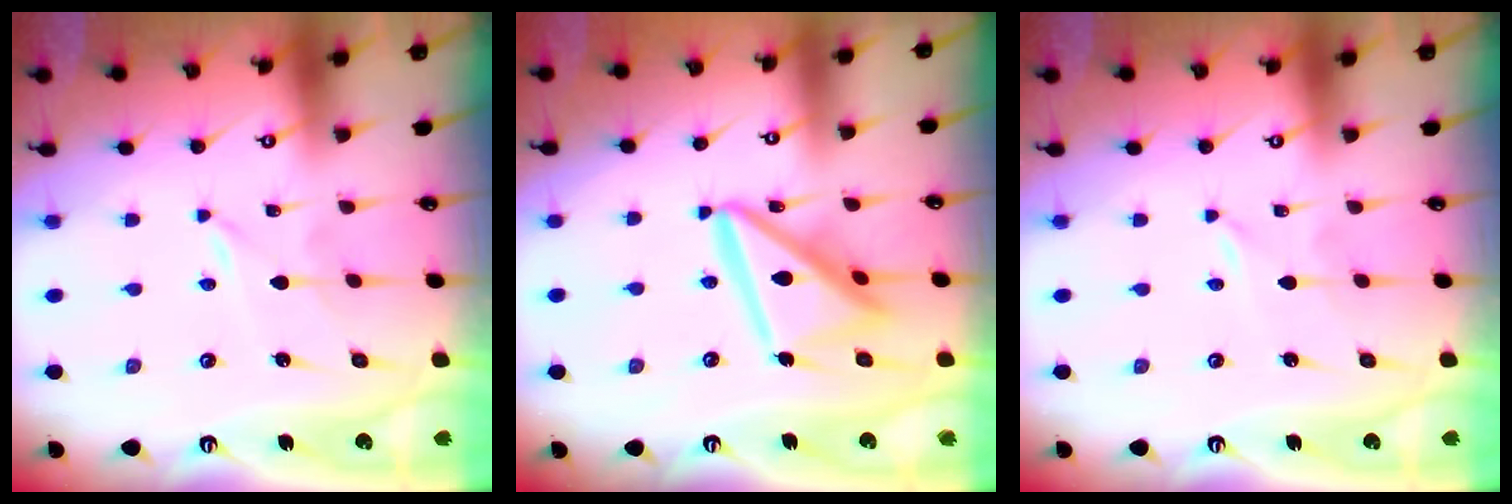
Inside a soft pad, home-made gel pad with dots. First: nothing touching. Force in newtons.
{"total": 15.4, "press": 15.3, "slide": 1.6}
{"total": 0.0}